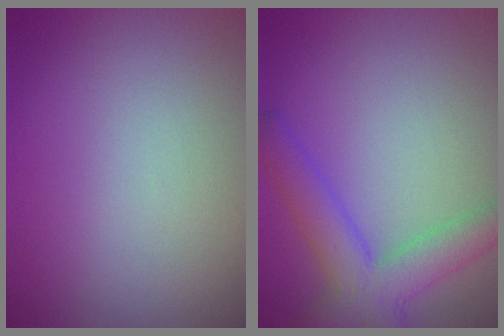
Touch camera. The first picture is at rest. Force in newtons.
{"total": 5.2, "press": 5.2, "slide": 0.2}